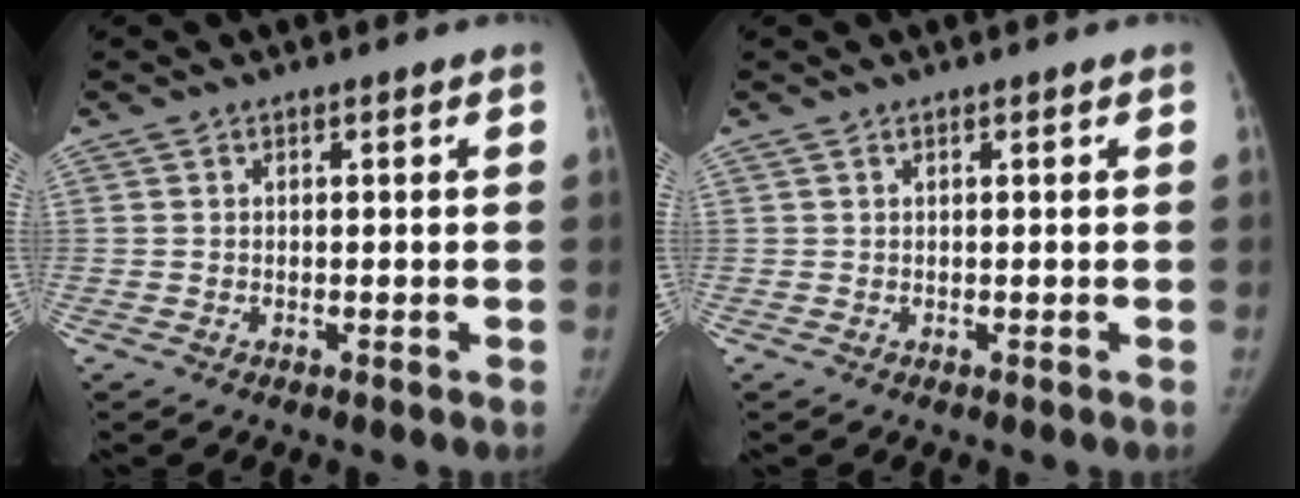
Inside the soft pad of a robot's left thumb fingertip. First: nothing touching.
{"total": 0.0}